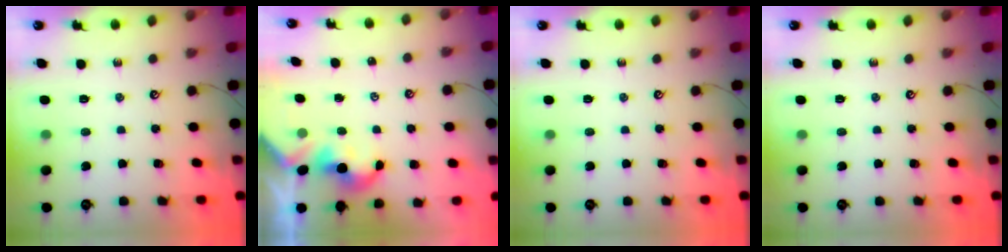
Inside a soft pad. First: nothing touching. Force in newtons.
{"total": 2.4, "press": 2.3, "slide": 0.3}
{"total": 0.0}
{"total": 0.0}